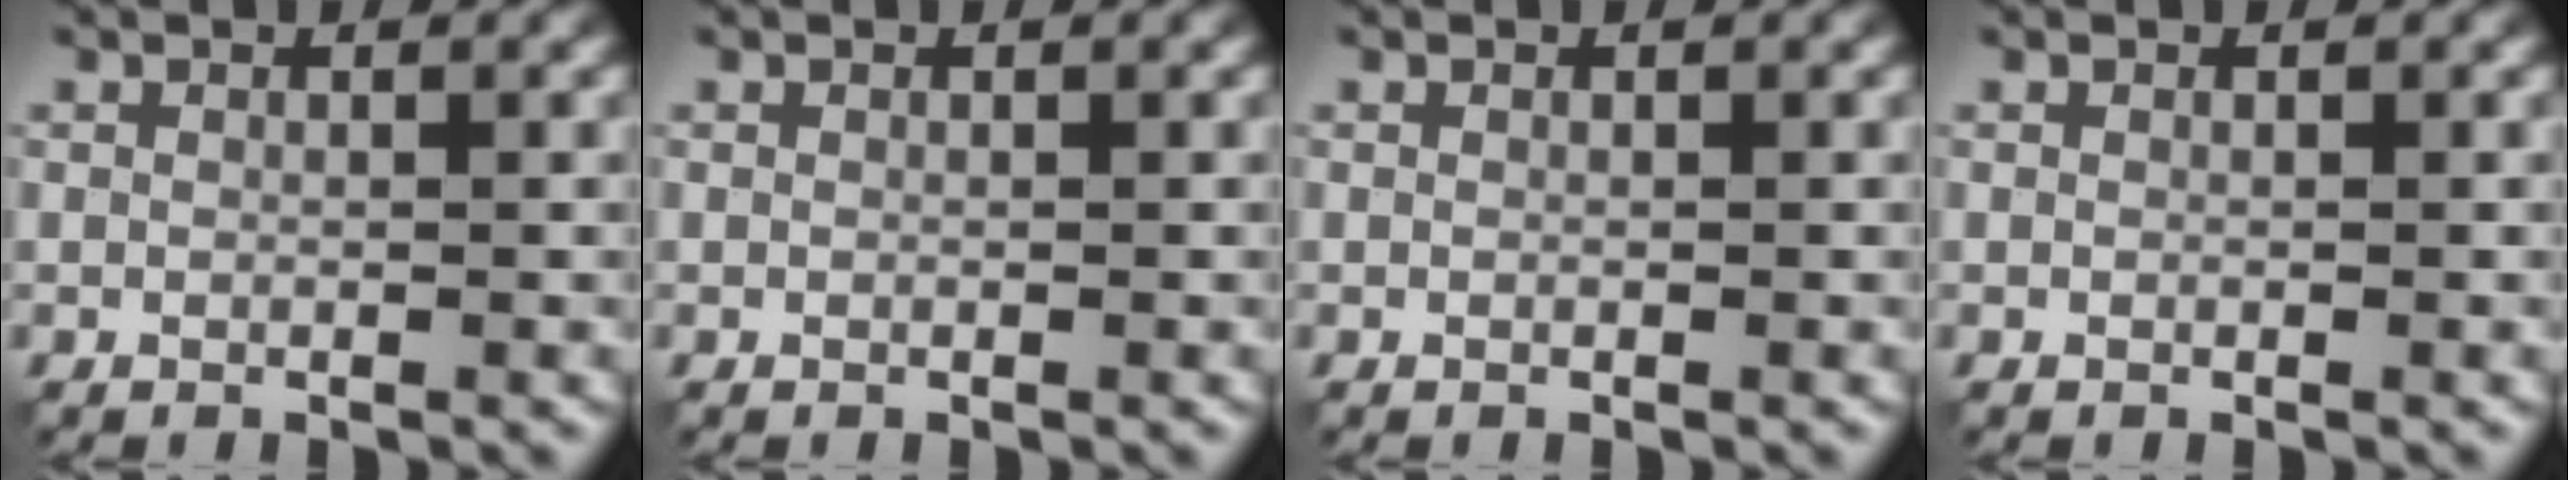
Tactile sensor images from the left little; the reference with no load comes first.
{"total": 0.0}
{"total": 0.0}
{"total": 0.0}